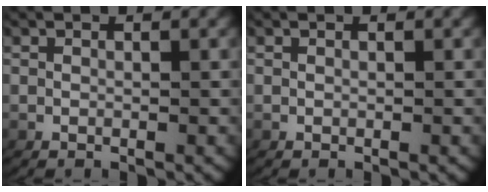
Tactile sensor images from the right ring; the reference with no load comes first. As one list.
[{"total": 0.0}]